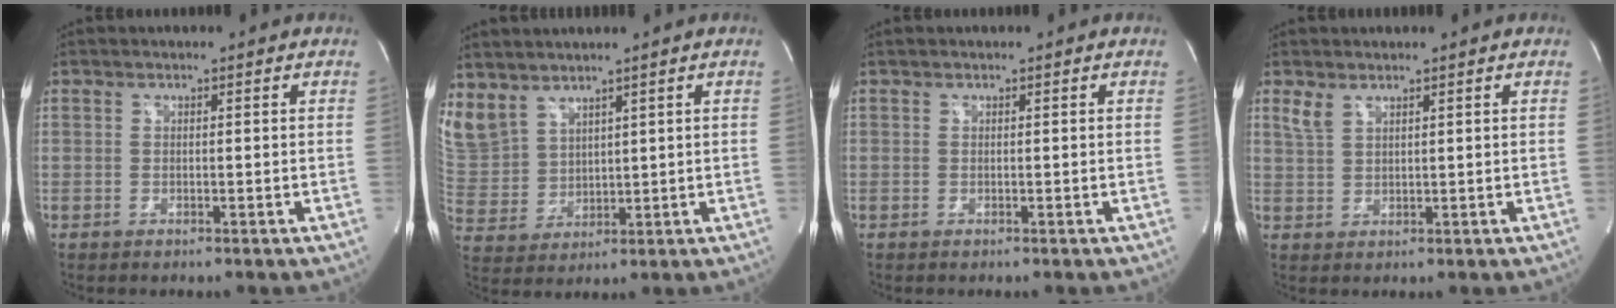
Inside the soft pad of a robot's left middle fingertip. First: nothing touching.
{"total": 10.5, "force": [8.1, 5.8, 3.3], "torque": [-0.101, 0.007, 0.188]}
{"total": 0.0}
{"total": 2.3, "force": [1.8, 0.8, 1.2], "torque": [-0.035, 0.007, 0.046]}